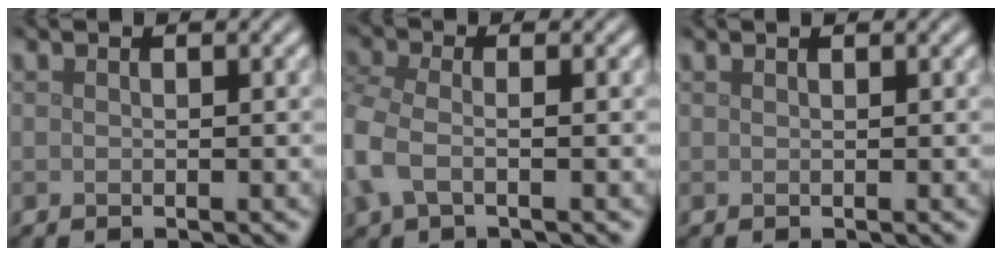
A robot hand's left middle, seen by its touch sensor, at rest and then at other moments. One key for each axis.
{"total": 3.2, "fx": -0.5, "fy": 1.7, "fz": 2.7, "tx": -0.071, "ty": -0.001, "tz": -0.023}
{"total": 0.6, "fx": 0.5, "fy": 0.1, "fz": 0.3, "tx": -0.003, "ty": 0.003, "tz": 0.006}